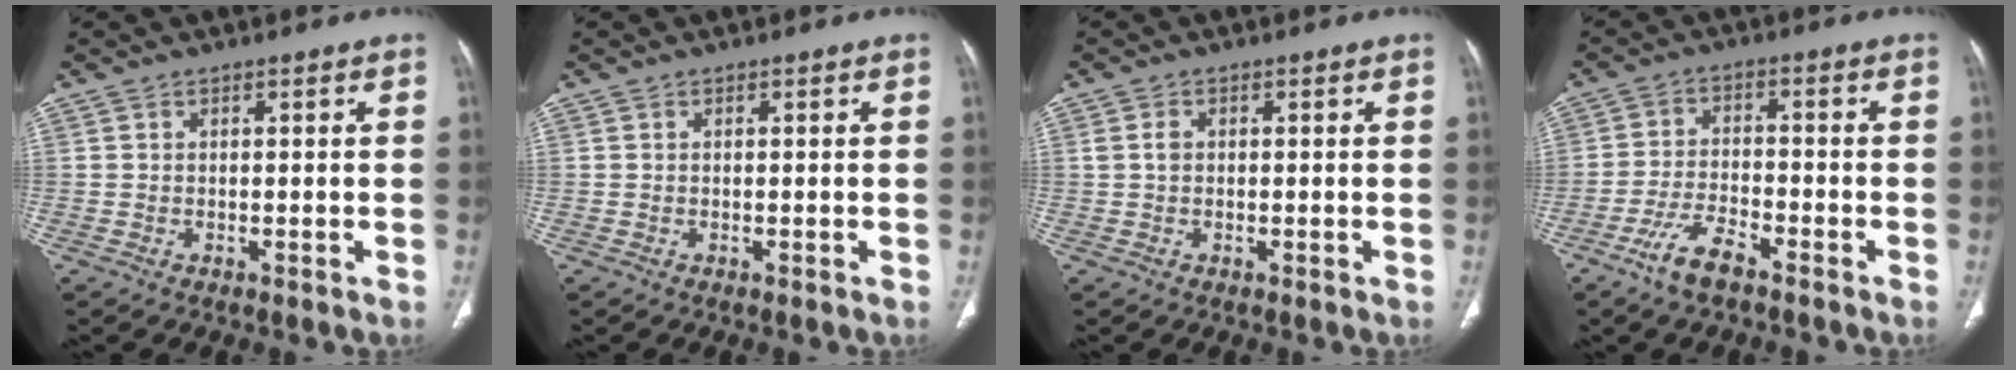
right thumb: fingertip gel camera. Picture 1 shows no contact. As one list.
[{"total": 0.0}, {"total": 1.6, "force": [0.0, 1.2, 1.0], "torque": [-0.017, 0.003, -0.001]}, {"total": 6.9, "force": [-4.8, 2.3, 4.4], "torque": [-0.094, 0.020, -0.093]}]